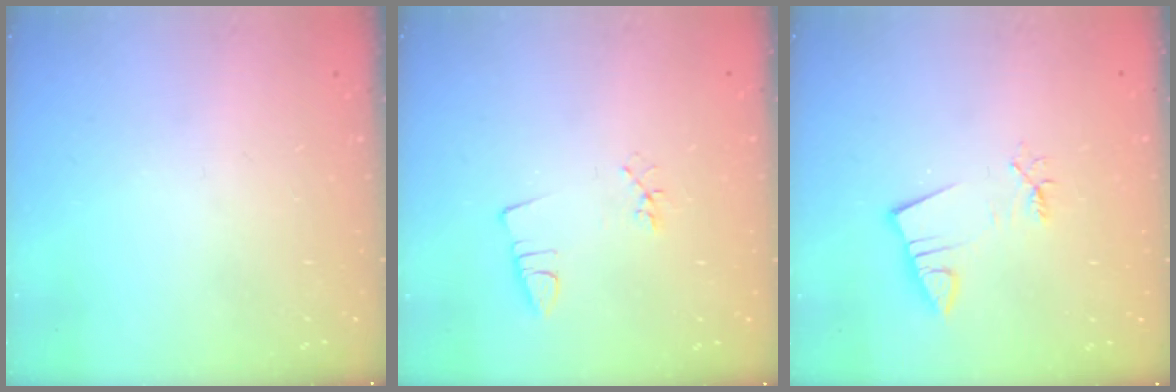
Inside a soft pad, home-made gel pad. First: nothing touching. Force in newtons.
{"total": 2.3, "press": 1.7, "slide": 1.5}
{"total": 2.8, "press": 2.8, "slide": 0.4}